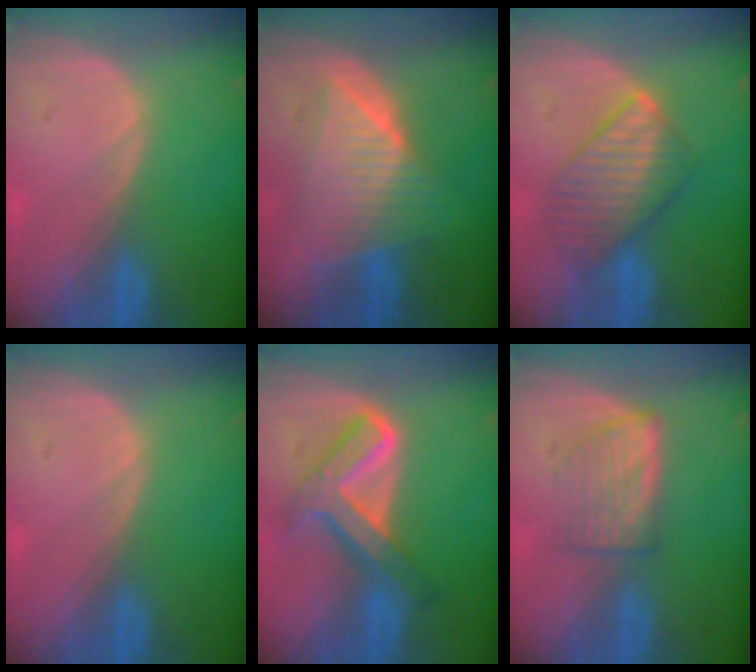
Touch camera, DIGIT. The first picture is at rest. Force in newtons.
{"total": 7.7, "press": 7.7, "slide": 0.3}
{"total": 7.1, "press": 7.1, "slide": 0.3}
{"total": 0.0}
{"total": 7.7, "press": 7.7, "slide": 0.5}
{"total": 5.0, "press": 4.9, "slide": 1.2}